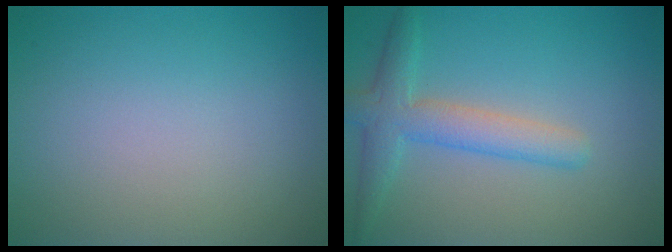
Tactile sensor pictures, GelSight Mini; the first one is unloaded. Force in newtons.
{"total": 3.9, "press": 3.9, "slide": 0.1}